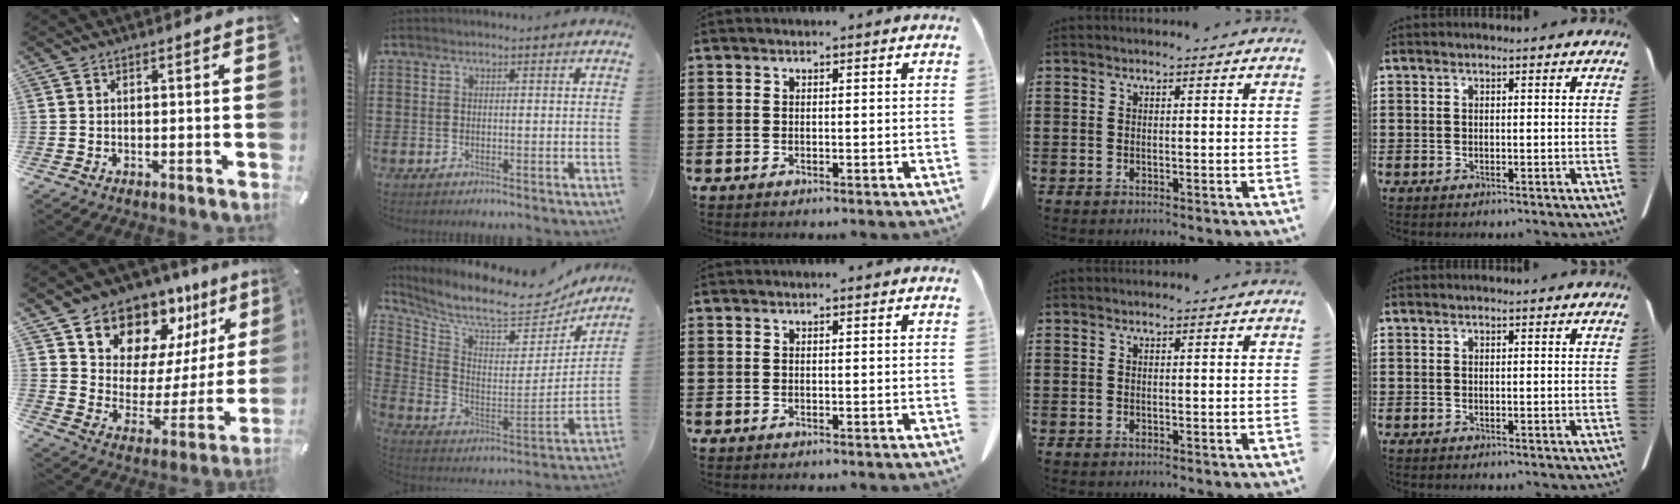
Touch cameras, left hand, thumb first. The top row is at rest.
{"thumb": {"total": 12.5, "force": [10.8, 6.3, -0.1], "torque": [-0.002, -0.130, 0.195]}, "index": {"total": 8.4, "force": [7.5, 1.1, 3.7], "torque": [-0.108, -0.062, 0.124]}}